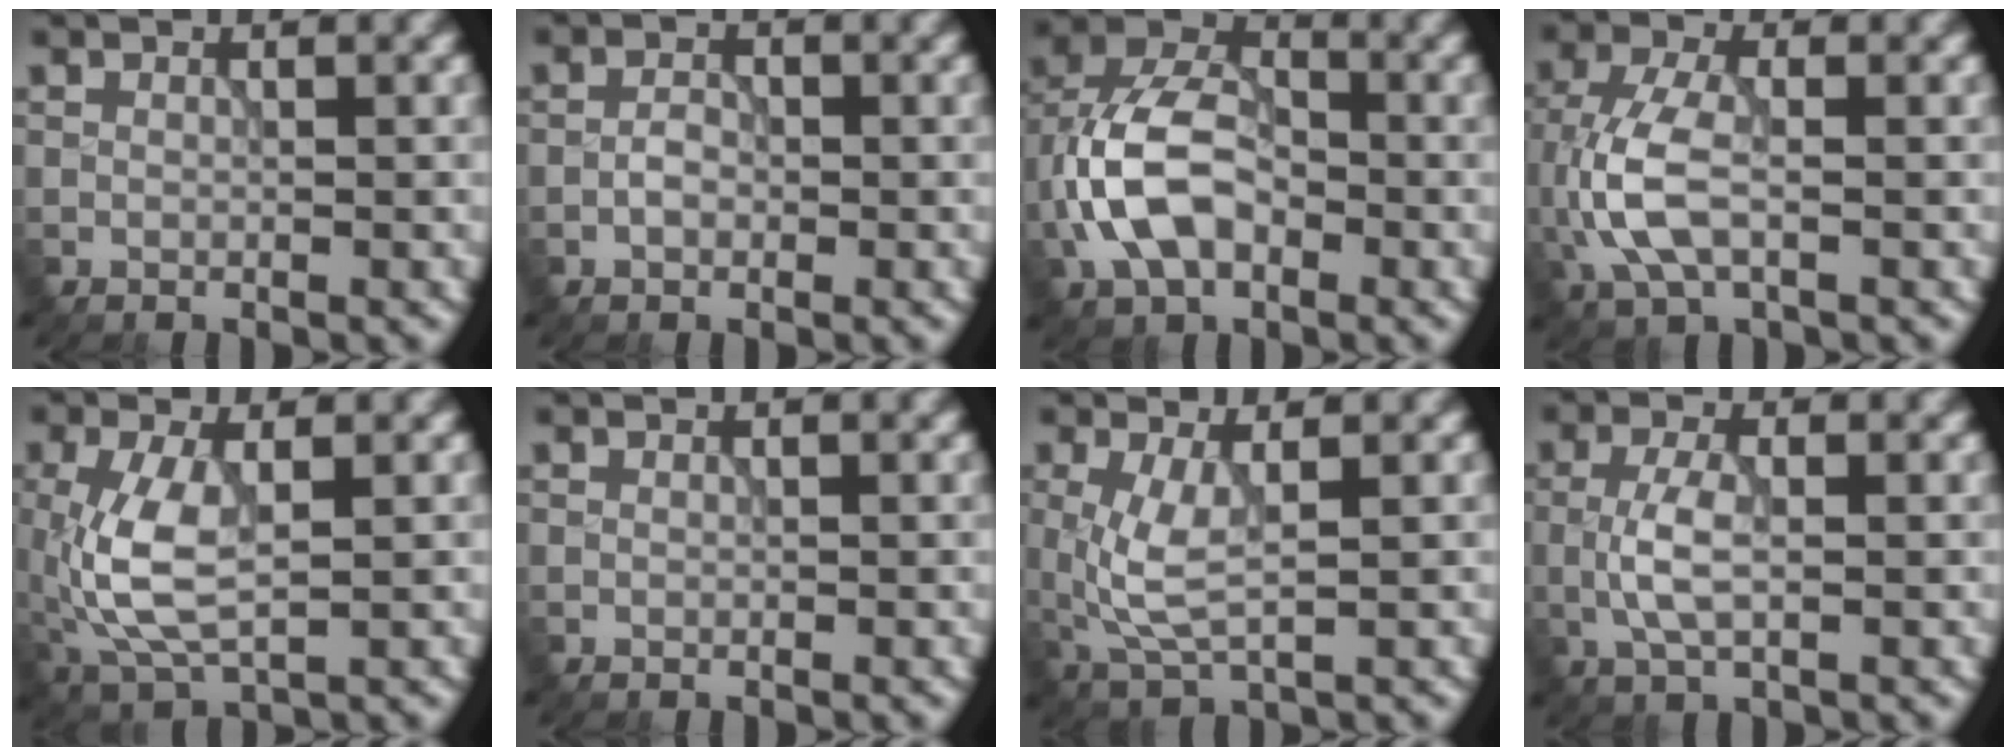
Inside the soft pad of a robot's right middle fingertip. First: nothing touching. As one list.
[{"total": 1.5, "force": [-0.5, 0.9, 1.0], "torque": [-0.019, 0.004, -0.013]}, {"total": 8.1, "force": [-2.1, 5.1, 5.9], "torque": [-0.126, 0.017, -0.048]}, {"total": 5.6, "force": [-1.0, 2.8, 4.8], "torque": [-0.119, 0.001, -0.022]}, {"total": 6.0, "force": [0.0, 2.7, 5.3], "torque": [-0.132, -0.004, 0.005]}, {"total": 0.0}, {"total": 4.0, "force": [0.4, 1.3, 3.7], "torque": [-0.096, -0.005, 0.008]}, {"total": 3.3, "force": [-0.5, 1.2, 3.0], "torque": [-0.071, 0.001, -0.013]}]